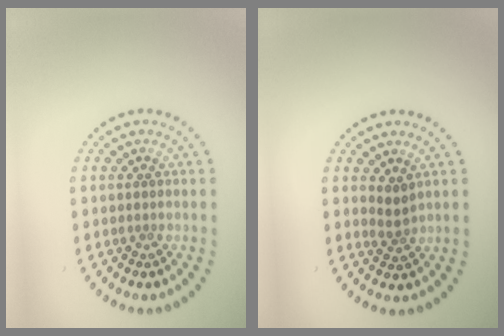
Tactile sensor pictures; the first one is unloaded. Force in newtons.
{"total": 1.7, "press": 1.1, "slide": 1.2}